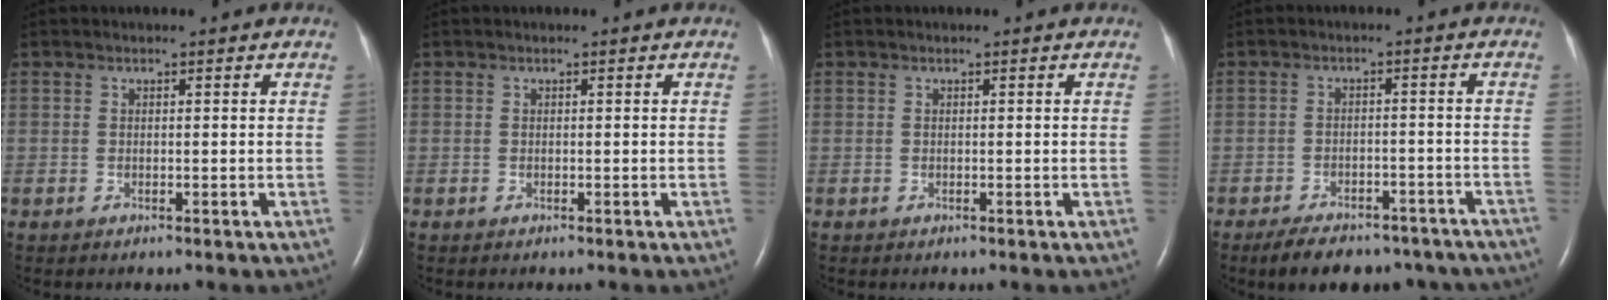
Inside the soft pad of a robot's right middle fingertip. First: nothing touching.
{"total": 0.0}
{"total": 0.0}
{"total": 14.4, "force": [-11.9, 5.9, 5.7], "torque": [-0.097, 0.007, -0.148]}